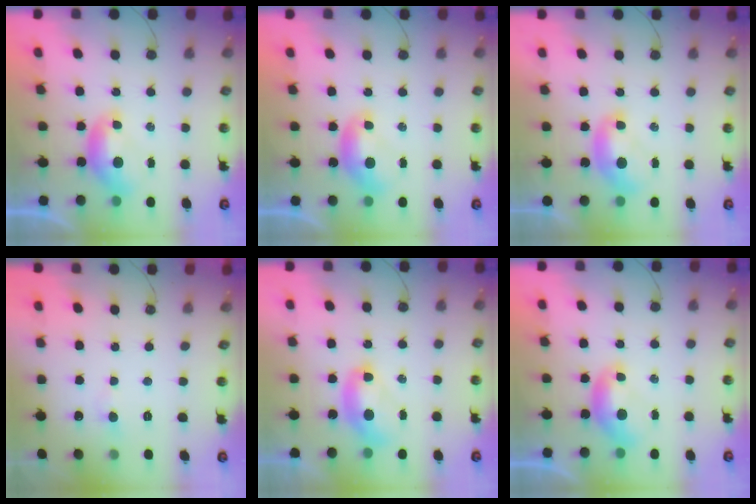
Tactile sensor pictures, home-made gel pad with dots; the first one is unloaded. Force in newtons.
{"total": 0.0}
{"total": 1.2, "press": 1.2, "slide": 0.0}
{"total": 1.9, "press": 1.7, "slide": 0.7}
{"total": 2.7, "press": 2.7, "slide": 0.1}
{"total": 0.0}